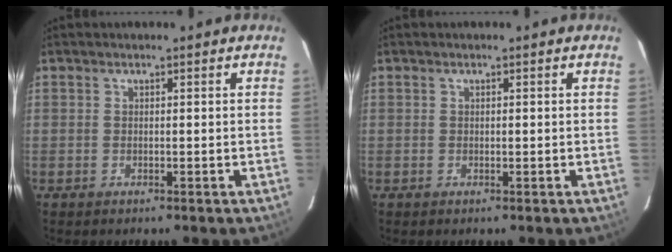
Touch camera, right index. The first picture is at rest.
{"total": 0.0}